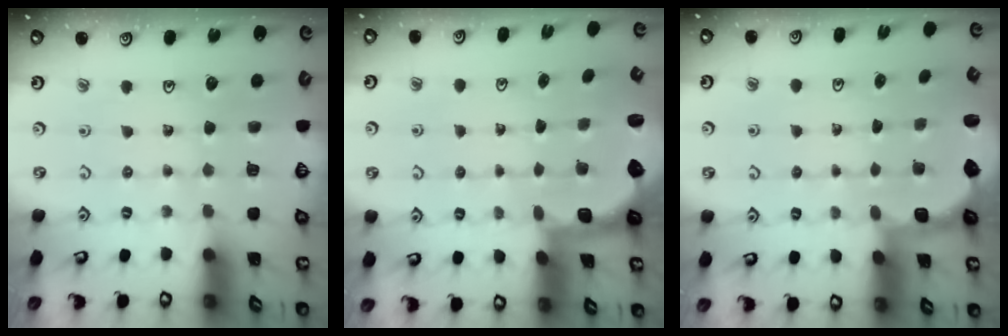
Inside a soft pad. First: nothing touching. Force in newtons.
{"total": 2.5, "press": 1.9, "slide": 1.7}
{"total": 2.7, "press": 2.3, "slide": 1.5}